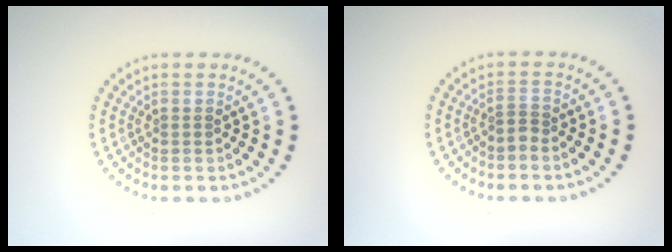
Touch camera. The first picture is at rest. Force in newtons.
{"total": 1.0, "press": 0.6, "slide": 0.8}